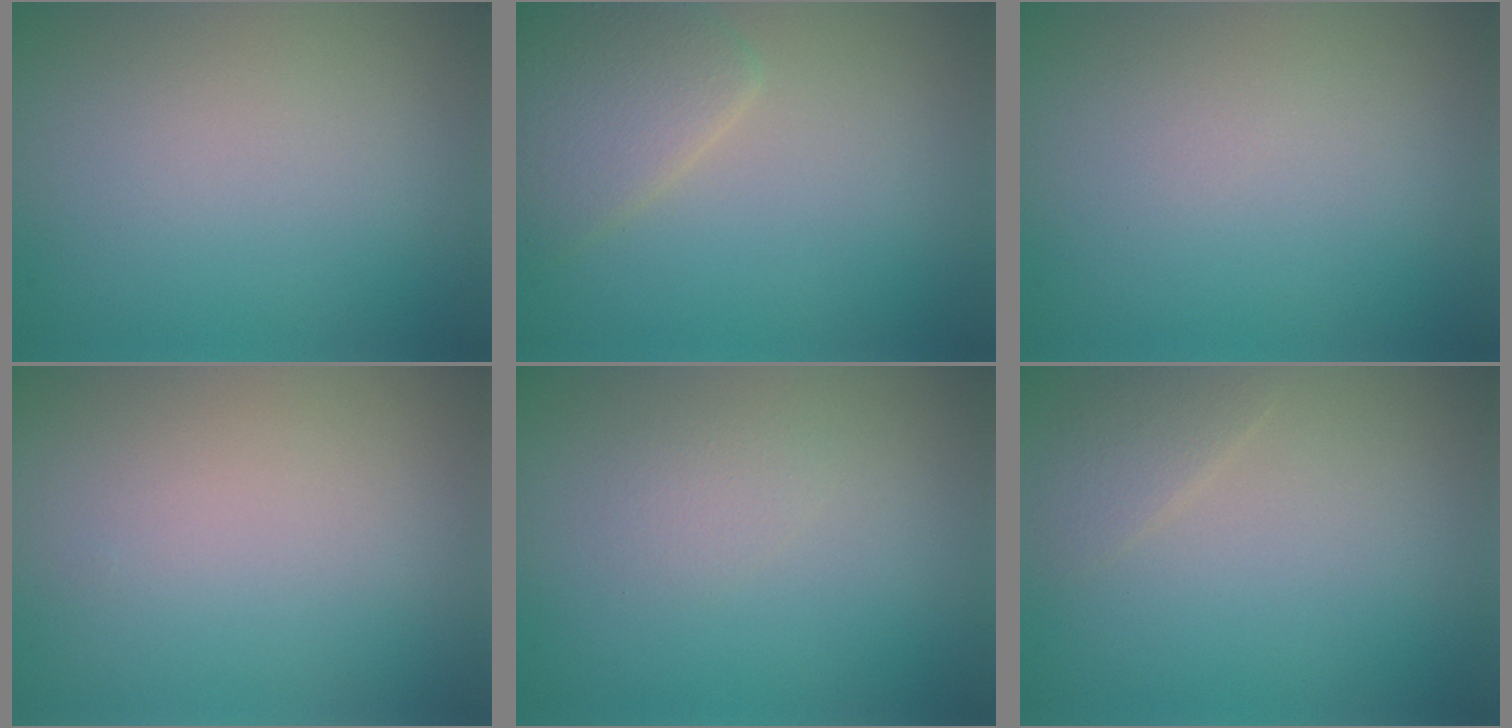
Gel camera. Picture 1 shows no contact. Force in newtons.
{"total": 3.6, "press": 3.6, "slide": 0.1}
{"total": 0.0}
{"total": 0.0}
{"total": 1.0, "press": 1.0, "slide": 0.0}
{"total": 1.4, "press": 1.4, "slide": 0.1}